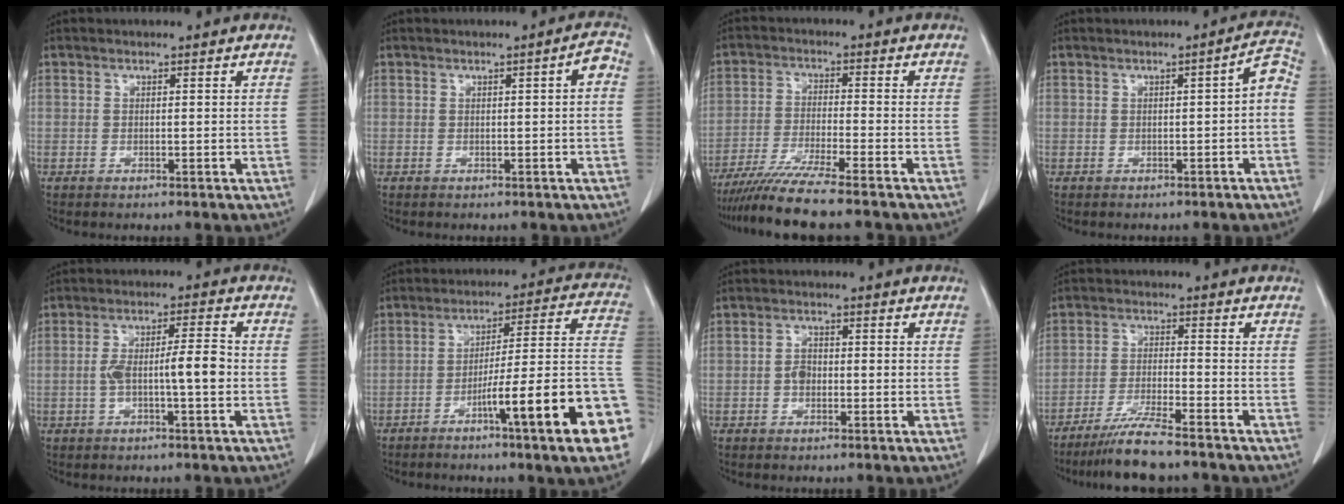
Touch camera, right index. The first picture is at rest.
{"total": 2.0, "force": [0.1, 0.3, 2.0], "torque": [-0.022, 0.006, 0.000]}
{"total": 9.8, "force": [-8.1, -1.0, 5.4], "torque": [-0.087, -0.031, -0.139]}
{"total": 3.3, "force": [-0.8, 0.7, 3.1], "torque": [-0.032, 0.016, -0.012]}
{"total": 7.5, "force": [-1.0, 1.2, 7.3], "torque": [-0.134, 0.016, -0.018]}
{"total": 20.1, "force": [-7.8, 0.2, 18.6], "torque": [-0.179, 0.006, -0.116]}
{"total": 3.0, "force": [-0.4, 1.8, 2.3], "torque": [-0.041, 0.008, -0.007]}
{"total": 7.6, "force": [-6.4, -0.1, 4.2], "torque": [-0.076, -0.024, -0.113]}